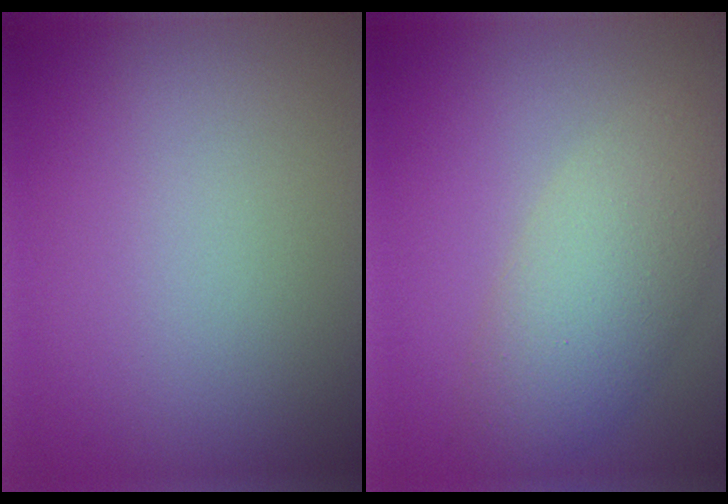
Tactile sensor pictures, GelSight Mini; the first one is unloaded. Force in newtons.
{"total": 5.1, "press": 5.1, "slide": 0.2}